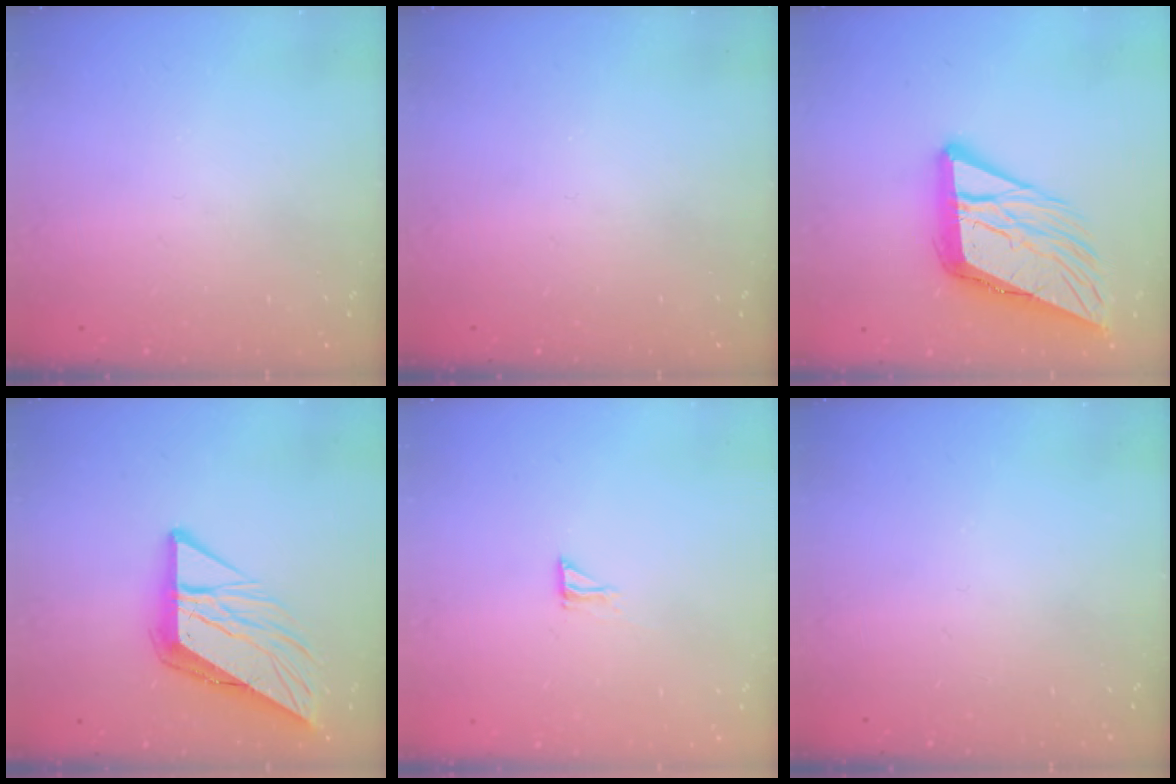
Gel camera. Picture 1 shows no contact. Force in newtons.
{"total": 0.0}
{"total": 16.4, "press": 16.2, "slide": 2.8}
{"total": 12.2, "press": 12.2, "slide": 1.4}
{"total": 4.2, "press": 4.2, "slide": 0.2}
{"total": 0.0}